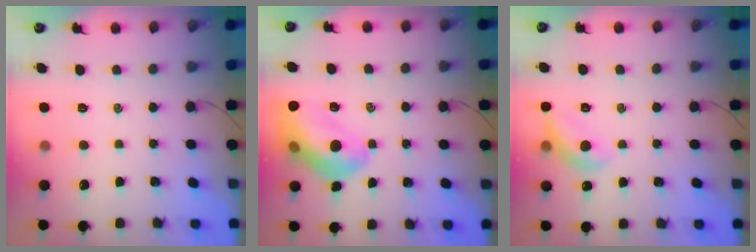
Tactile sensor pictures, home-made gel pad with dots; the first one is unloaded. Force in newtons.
{"total": 14.0, "press": 13.7, "slide": 3.0}
{"total": 9.9, "press": 9.8, "slide": 1.1}